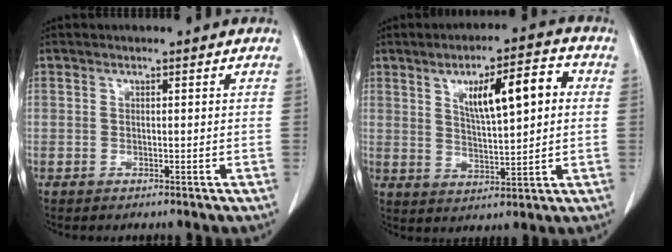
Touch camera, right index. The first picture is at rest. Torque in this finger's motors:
{"motor_torque": [0.34, 0.20, 0.41, 0.06]}